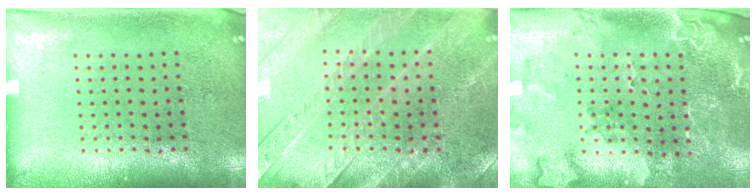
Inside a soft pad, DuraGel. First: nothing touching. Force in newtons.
{"total": 2.8, "press": 2.6, "slide": 0.9}
{"total": 2.0, "press": 1.9, "slide": 0.7}